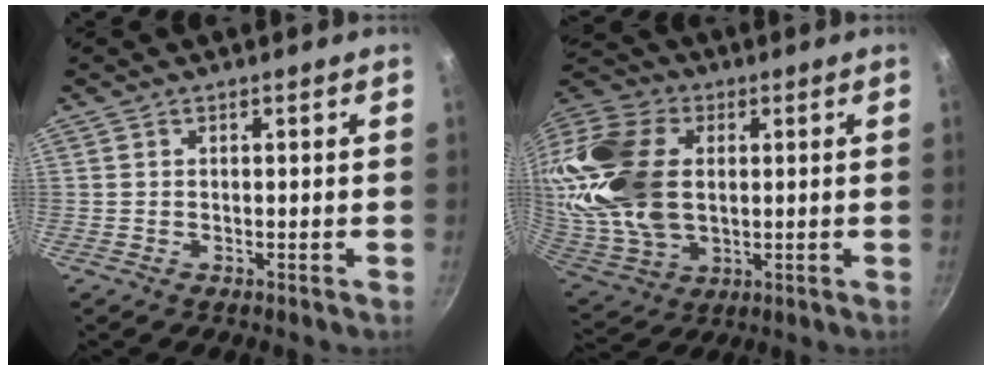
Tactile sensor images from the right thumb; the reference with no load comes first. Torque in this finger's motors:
{"motor_torque": [0.75, 4.25, 1.91, -0.25, 0.30]}